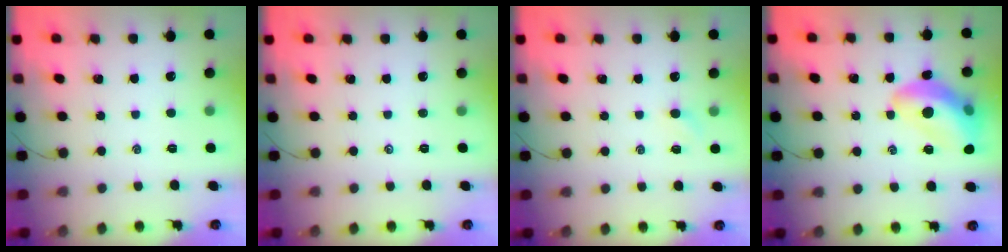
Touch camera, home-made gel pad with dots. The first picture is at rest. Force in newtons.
{"total": 0.0}
{"total": 2.6, "press": 2.5, "slide": 0.8}
{"total": 15.1, "press": 14.8, "slide": 2.9}